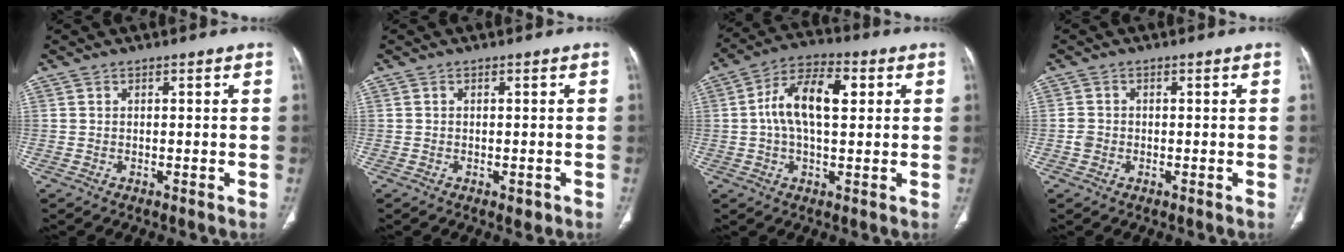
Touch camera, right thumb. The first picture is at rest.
{"total": 1.3, "force": [-0.5, 0.8, 0.9], "torque": [-0.006, 0.000, -0.003]}
{"total": 11.9, "force": [2.0, 6.1, 10.1], "torque": [-0.180, 0.024, 0.029]}
{"total": 1.7, "force": [-0.5, 1.5, 0.7], "torque": [-0.012, 0.007, -0.010]}